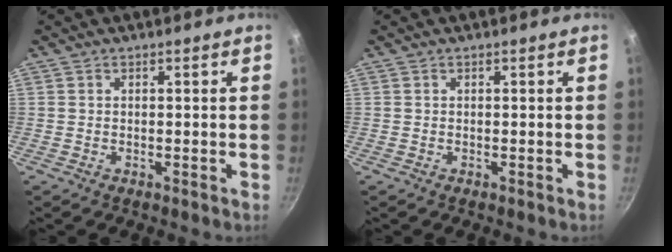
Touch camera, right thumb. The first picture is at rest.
{"total": 0.0}